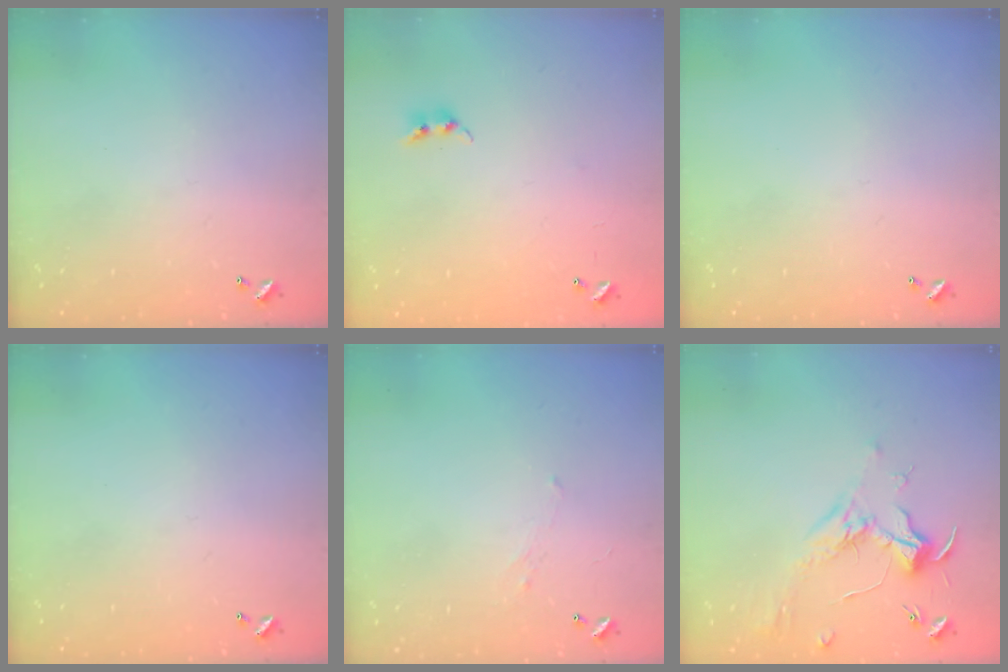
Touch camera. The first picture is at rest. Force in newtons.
{"total": 7.6, "press": 7.6, "slide": 0.5}
{"total": 0.0}
{"total": 0.0}
{"total": 1.0, "press": 0.8, "slide": 0.5}
{"total": 1.8, "press": 1.6, "slide": 0.7}